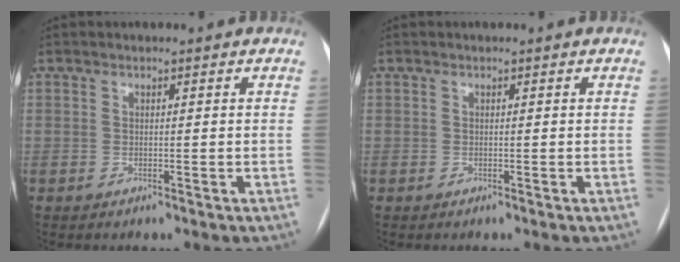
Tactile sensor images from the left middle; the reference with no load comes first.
{"total": 0.0}